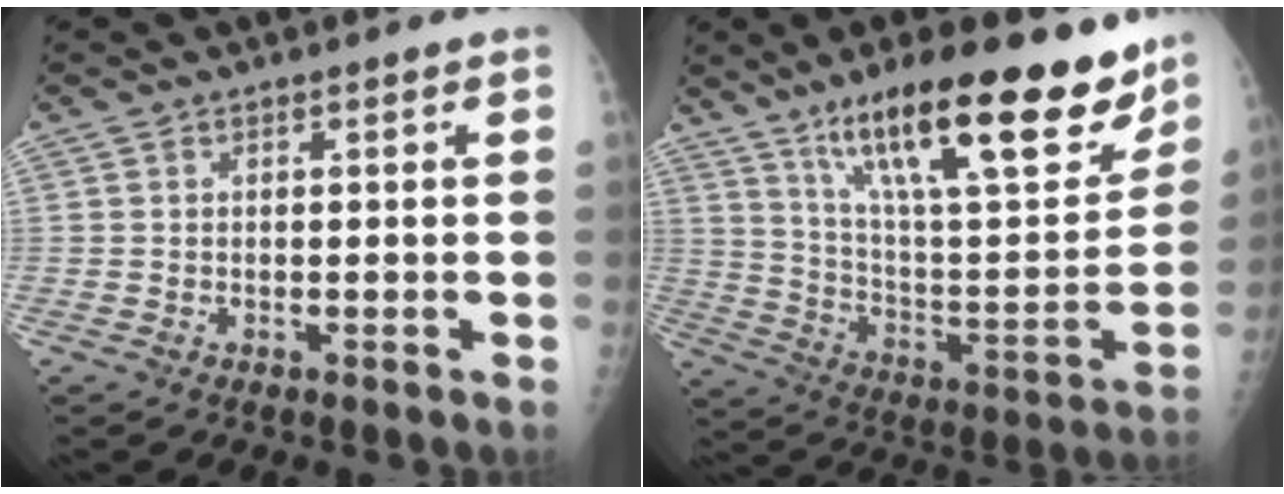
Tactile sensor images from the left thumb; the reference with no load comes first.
{"total": 28.1, "force": [18.5, 7.8, 19.6], "torque": [-0.262, -0.064, 0.300]}